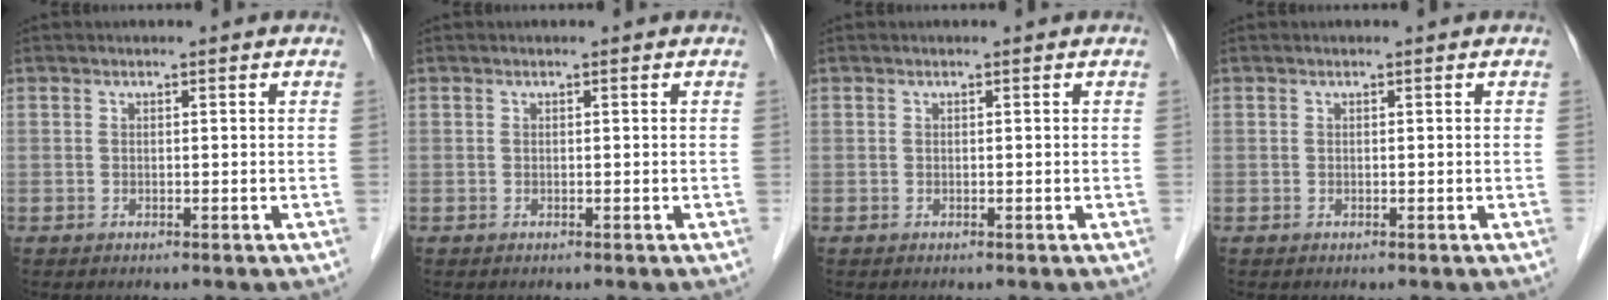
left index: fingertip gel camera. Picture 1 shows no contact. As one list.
[{"total": 0.0}, {"total": 0.0}, {"total": 0.0}]